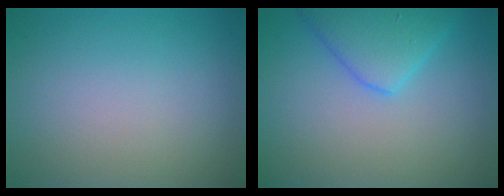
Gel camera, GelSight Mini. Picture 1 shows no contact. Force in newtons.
{"total": 4.2, "press": 4.2, "slide": 0.3}